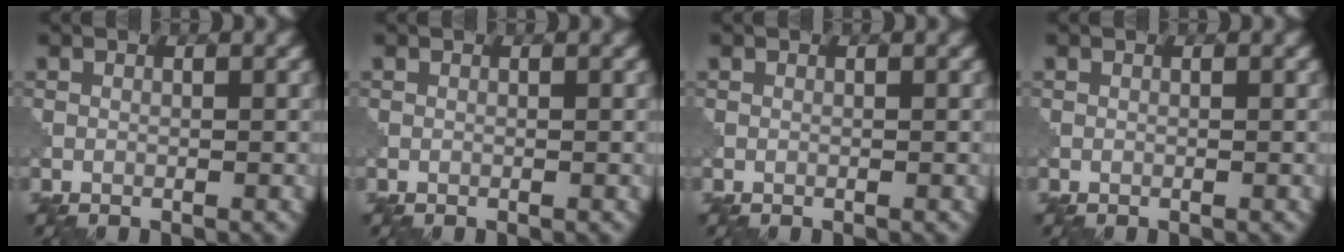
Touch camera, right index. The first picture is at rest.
{"total": 0.0}
{"total": 0.0}
{"total": 0.0}